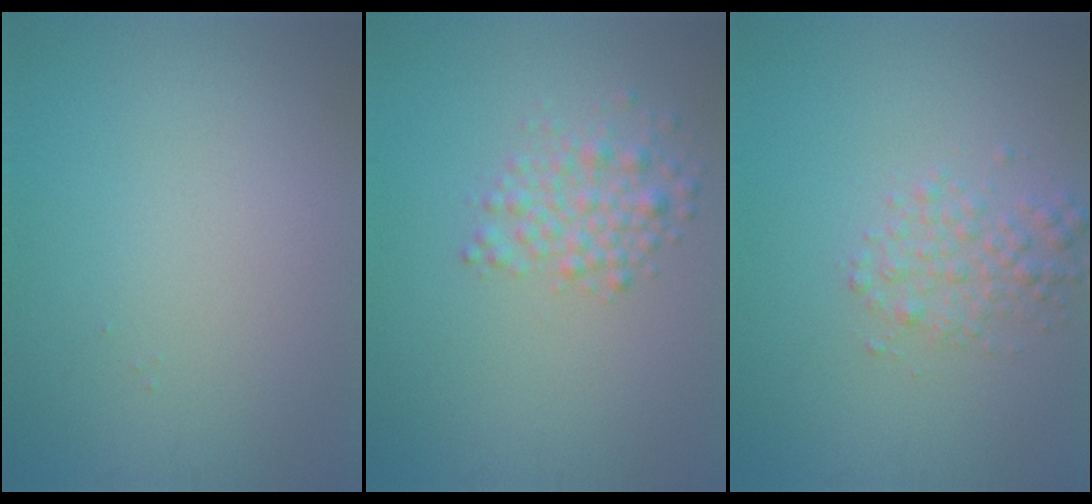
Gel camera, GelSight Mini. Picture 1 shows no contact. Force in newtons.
{"total": 2.8, "press": 2.8, "slide": 0.0}
{"total": 2.4, "press": 2.4, "slide": 0.1}